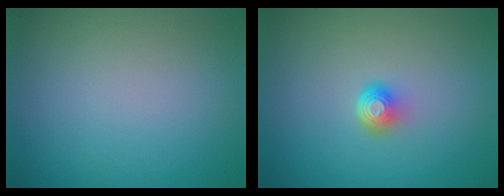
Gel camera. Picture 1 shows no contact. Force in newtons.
{"total": 2.1, "press": 1.4, "slide": 1.6}